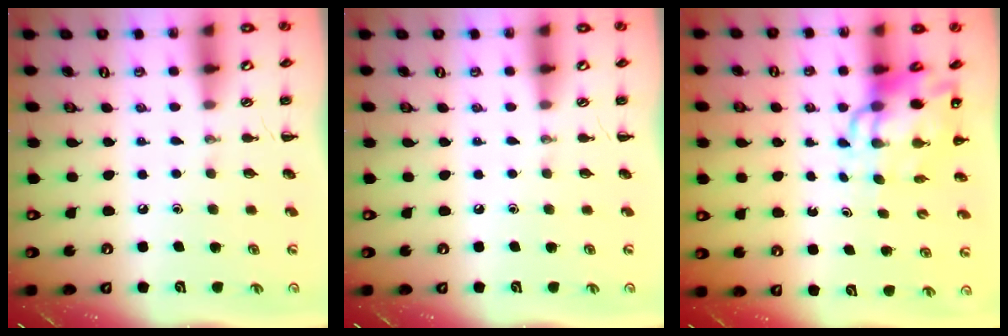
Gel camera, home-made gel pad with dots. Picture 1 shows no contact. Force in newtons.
{"total": 0.0}
{"total": 10.7, "press": 10.3, "slide": 3.0}